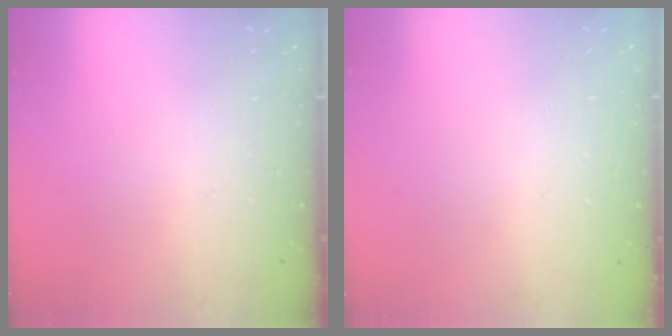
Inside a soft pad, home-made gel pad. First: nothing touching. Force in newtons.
{"total": 0.0}